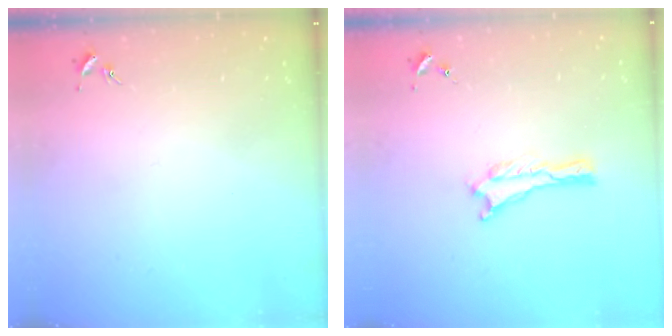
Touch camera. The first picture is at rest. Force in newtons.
{"total": 0.0}